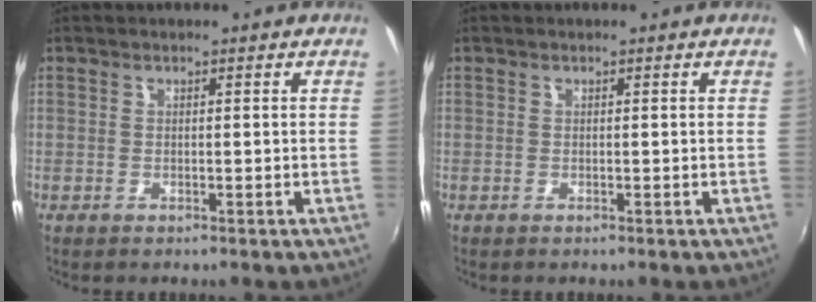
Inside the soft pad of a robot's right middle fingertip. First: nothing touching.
{"total": 0.0}